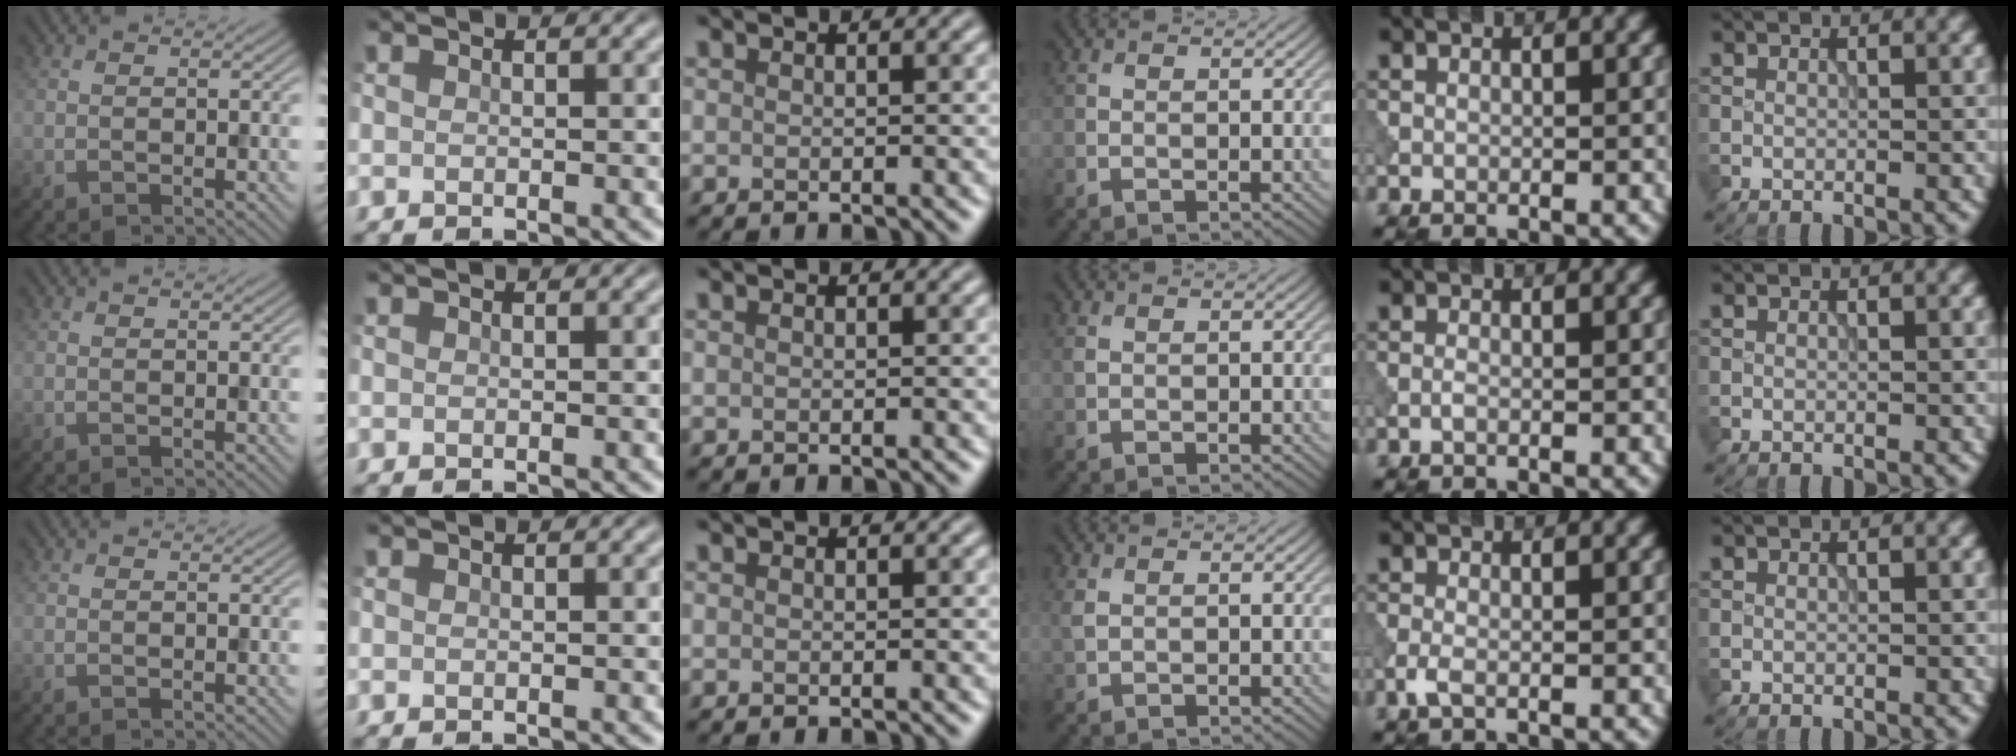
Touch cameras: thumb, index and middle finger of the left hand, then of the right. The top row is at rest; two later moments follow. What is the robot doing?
{"motion": "dispense", "object": "pipette"}